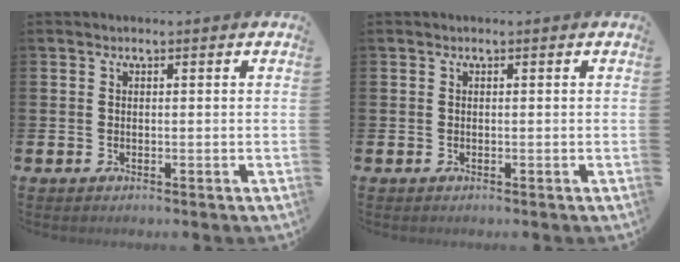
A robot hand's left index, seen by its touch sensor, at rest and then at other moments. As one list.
[{"total": 0.0}]